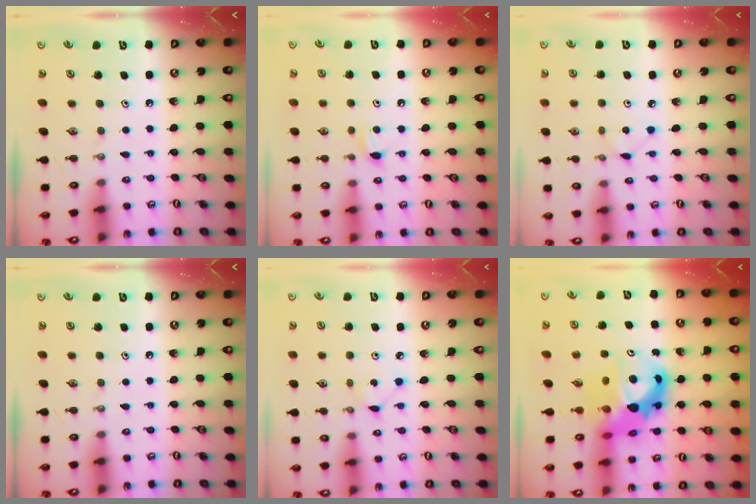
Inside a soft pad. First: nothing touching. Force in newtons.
{"total": 4.3, "press": 4.2, "slide": 0.7}
{"total": 2.5, "press": 2.5, "slide": 0.3}
{"total": 0.0}
{"total": 2.6, "press": 2.6, "slide": 0.3}
{"total": 11.9, "press": 11.9, "slide": 0.9}